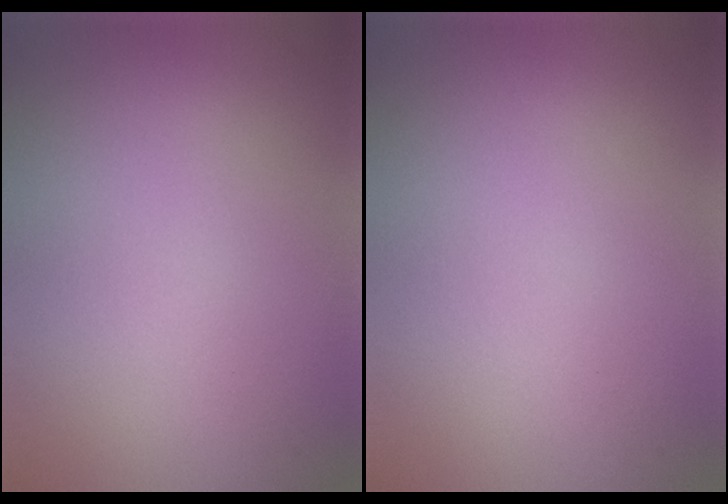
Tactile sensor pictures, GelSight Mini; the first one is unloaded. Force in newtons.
{"total": 0.0}